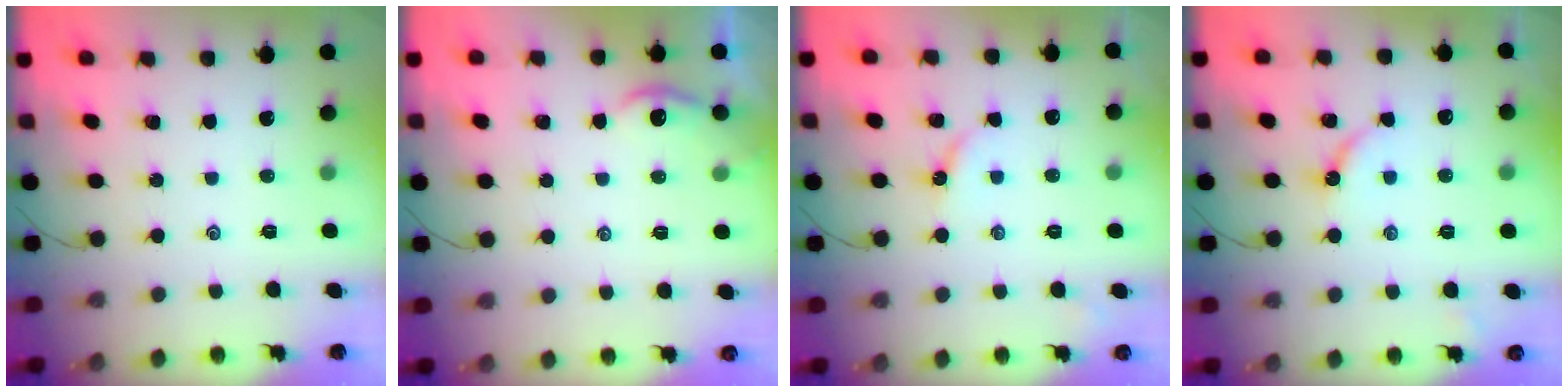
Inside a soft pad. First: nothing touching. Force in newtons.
{"total": 2.5, "press": 2.5, "slide": 0.3}
{"total": 4.2, "press": 4.2, "slide": 0.4}
{"total": 5.1, "press": 5.0, "slide": 0.7}